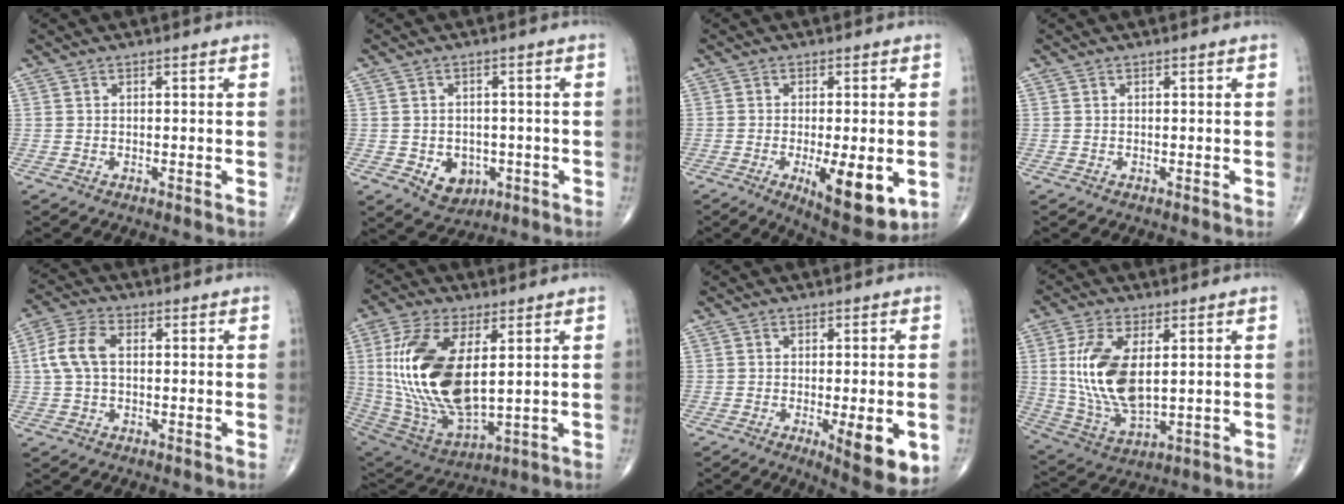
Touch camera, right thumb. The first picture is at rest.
{"total": 6.4, "force": [-1.8, 5.0, 3.5], "torque": [-0.026, 0.009, -0.014]}
{"total": 11.9, "force": [-3.2, 4.0, 10.7], "torque": [-0.149, -0.022, -0.040]}
{"total": 0.0}
{"total": 7.4, "force": [0.8, 4.5, 5.9], "torque": [-0.131, 0.021, 0.011]}
{"total": 22.2, "force": [3.5, 10.6, 19.2], "torque": [-0.392, -0.024, 0.077]}
{"total": 9.7, "force": [-2.8, 2.8, 8.9], "torque": [-0.112, -0.019, -0.032]}
{"total": 14.7, "force": [2.4, 7.2, 12.6], "torque": [-0.257, -0.016, 0.059]}